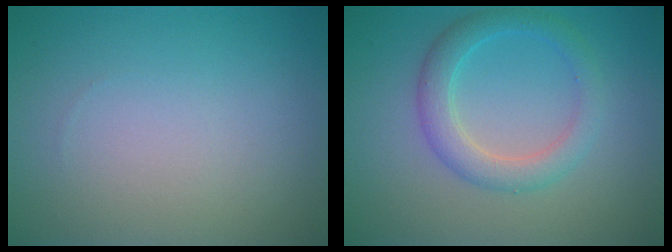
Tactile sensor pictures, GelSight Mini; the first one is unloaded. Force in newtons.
{"total": 3.3, "press": 3.3, "slide": 0.1}